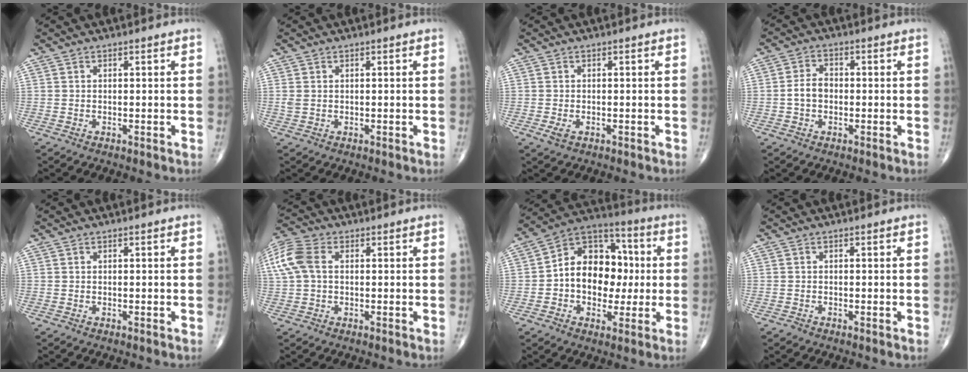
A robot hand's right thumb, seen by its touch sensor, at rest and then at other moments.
{"total": 1.2, "force": [0.2, 0.9, 0.8], "torque": [-0.024, 0.004, 0.008]}
{"total": 1.7, "force": [-0.6, 1.0, 1.3], "torque": [-0.027, -0.002, -0.010]}
{"total": 3.9, "force": [-0.6, 2.8, 2.6], "torque": [-0.047, 0.015, -0.017]}
{"total": 0.0}
{"total": 9.5, "force": [1.6, 6.3, 7.0], "torque": [-0.180, 0.027, 0.030]}
{"total": 16.0, "force": [0.1, 11.7, 11.0], "torque": [-0.120, 0.033, -0.007]}
{"total": 0.6, "force": [-0.4, 0.3, 0.4], "torque": [-0.006, -0.001, -0.008]}